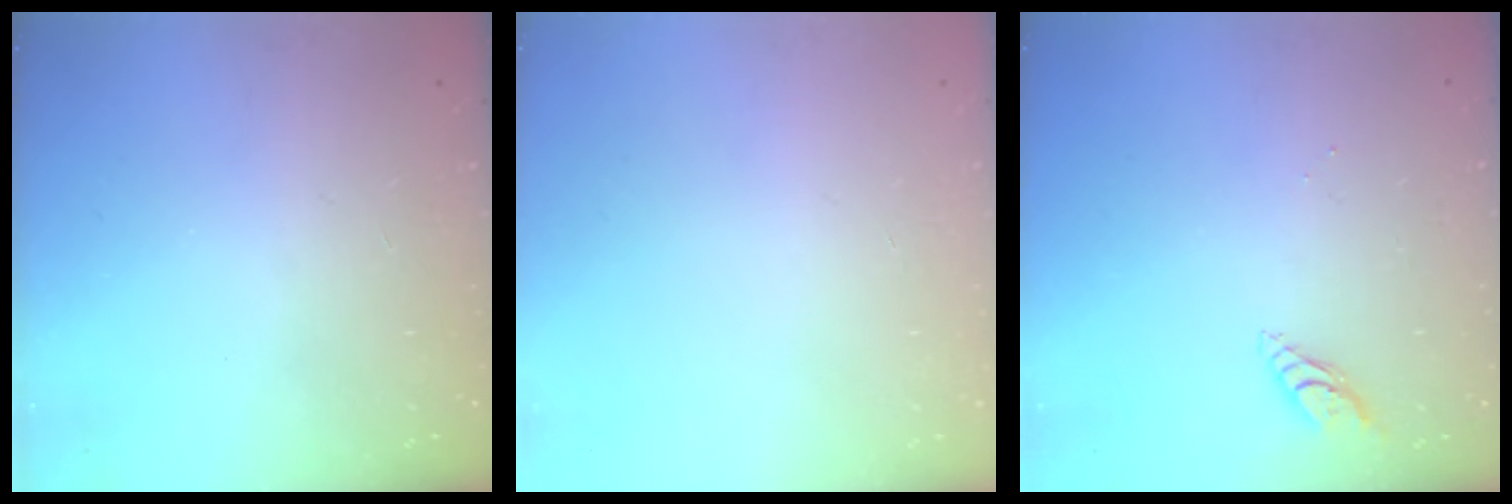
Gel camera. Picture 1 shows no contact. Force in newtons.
{"total": 0.0}
{"total": 5.0, "press": 5.0, "slide": 0.4}